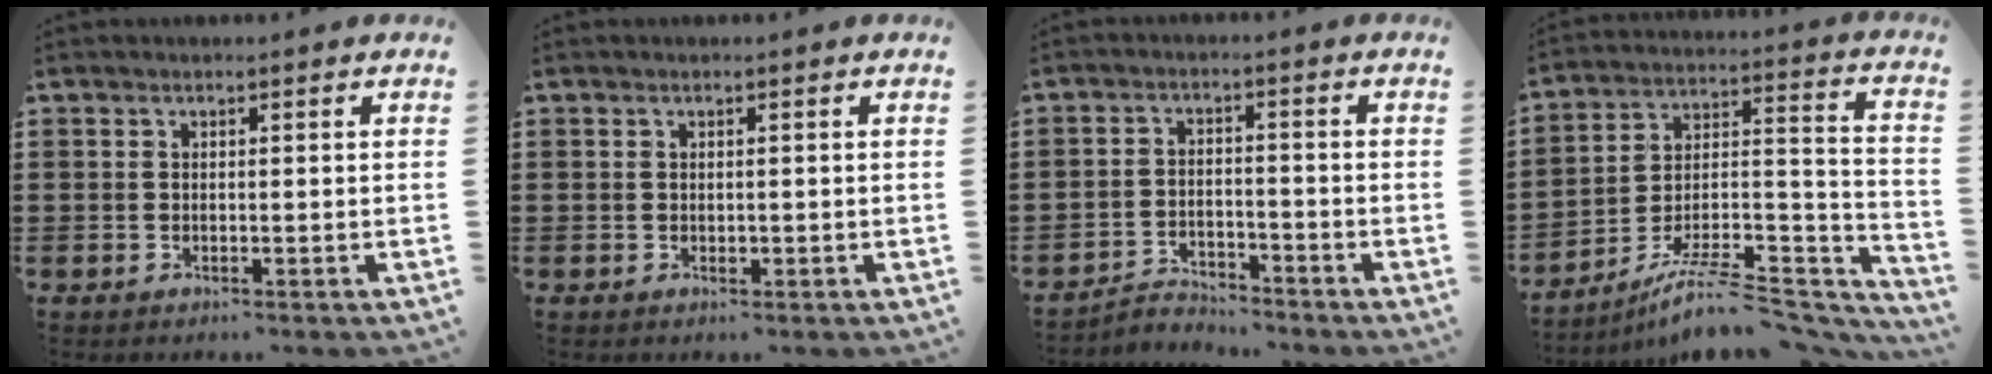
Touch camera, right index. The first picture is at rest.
{"total": 0.5, "force": [-0.1, 0.4, 0.4], "torque": [-0.007, 0.001, -0.001]}
{"total": 3.1, "force": [-3.0, 0.6, 0.1], "torque": [-0.011, 0.004, -0.065]}
{"total": 9.2, "force": [-7.3, 2.2, 5.2], "torque": [-0.084, 0.012, -0.141]}